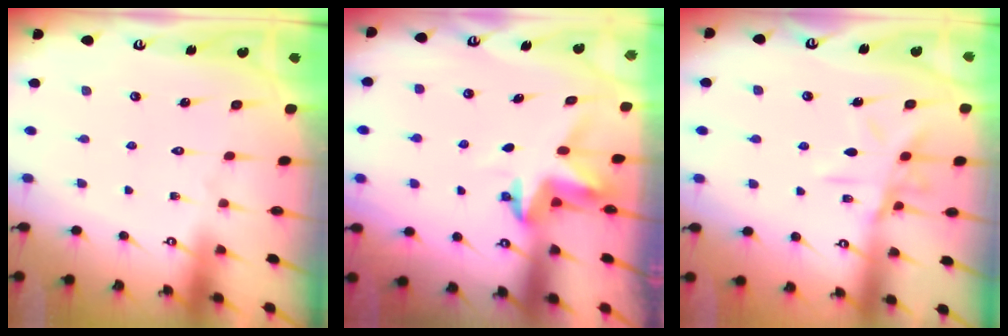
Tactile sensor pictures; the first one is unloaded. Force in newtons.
{"total": 3.7, "press": 3.7, "slide": 0.3}
{"total": 10.8, "press": 10.8, "slide": 0.7}